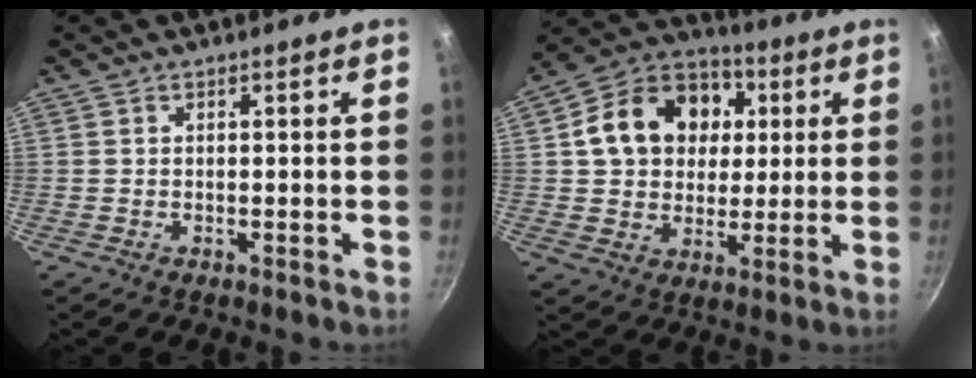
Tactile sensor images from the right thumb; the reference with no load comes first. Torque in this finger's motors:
{"motor_torque": [-0.91, 1.41, 0.20, -0.11, 0.13]}